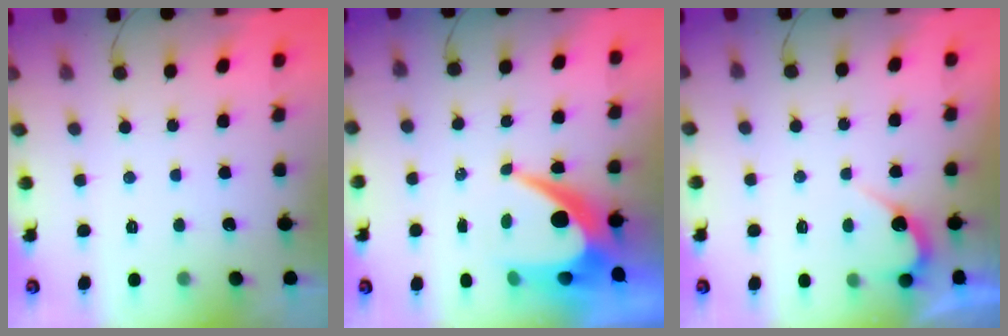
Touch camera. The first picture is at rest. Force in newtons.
{"total": 10.5, "press": 10.5, "slide": 0.7}
{"total": 5.4, "press": 5.4, "slide": 0.3}